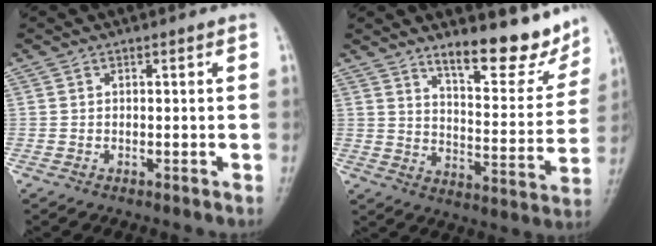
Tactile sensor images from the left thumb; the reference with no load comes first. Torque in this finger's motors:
{"motor_torque": [4.16, 0.85, 1.01, -1.11, 0.31]}